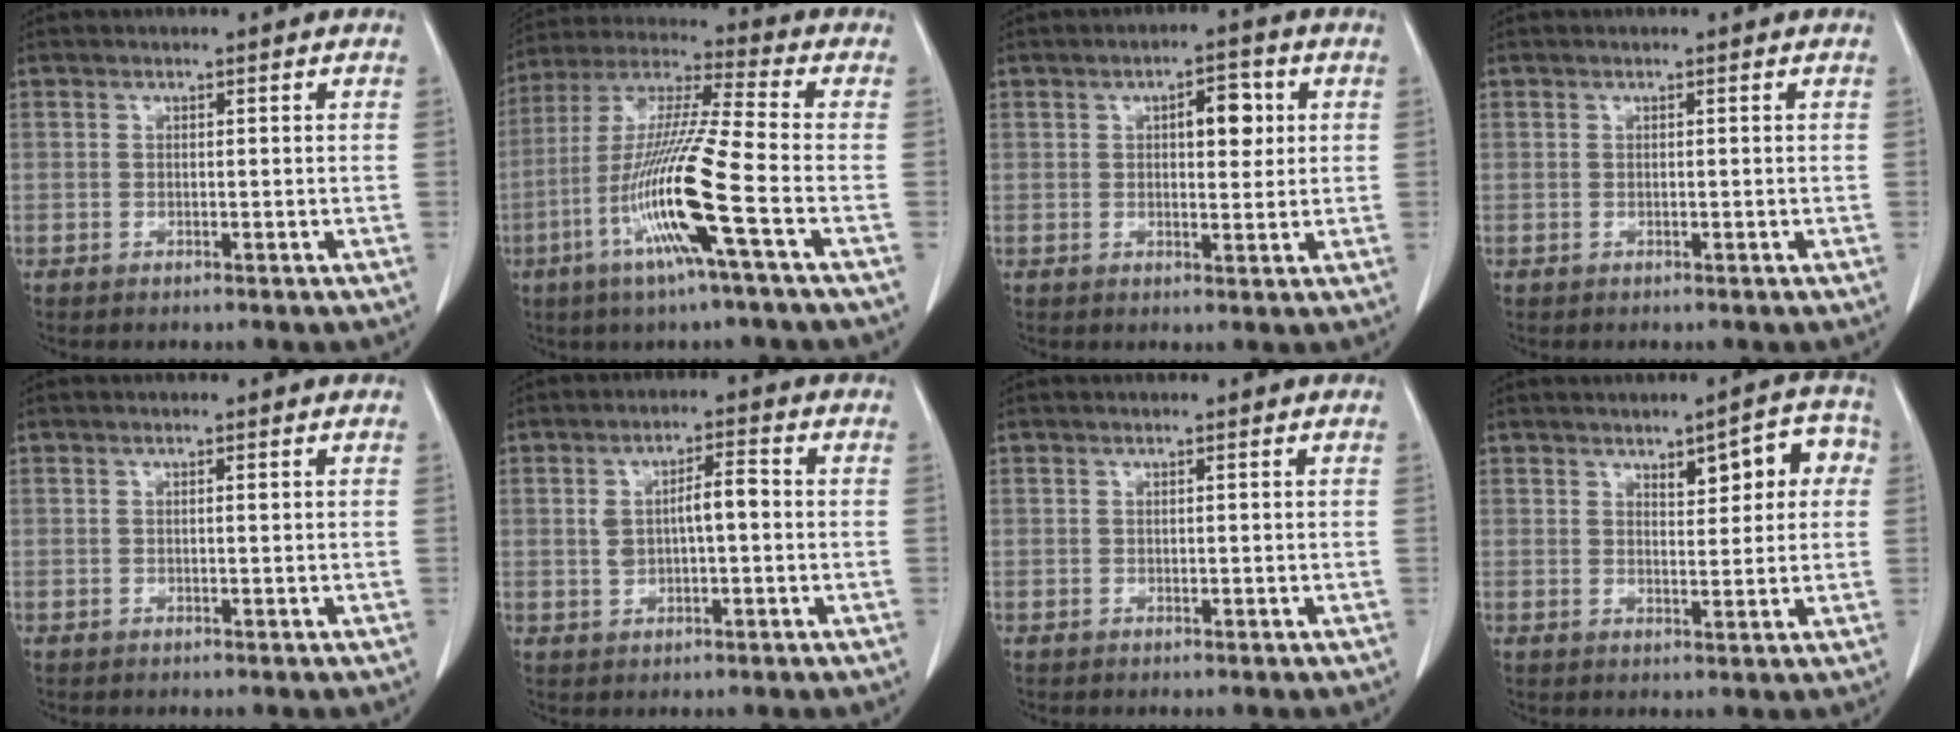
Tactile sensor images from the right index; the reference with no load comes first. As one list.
[{"total": 15.4, "force": [-5.6, -1.0, 14.3], "torque": [-0.291, -0.015, -0.113]}, {"total": 5.2, "force": [1.4, 2.2, 4.5], "torque": [-0.062, 0.008, 0.020]}, {"total": 0.0}, {"total": 0.5, "force": [0.1, 0.1, 0.5], "torque": [-0.010, 0.000, 0.001]}, {"total": 5.5, "force": [0.2, 1.9, 5.2], "torque": [-0.097, 0.020, 0.008]}, {"total": 0.0}, {"total": 6.9, "force": [2.5, 2.6, 5.9], "torque": [-0.064, 0.023, 0.031]}]